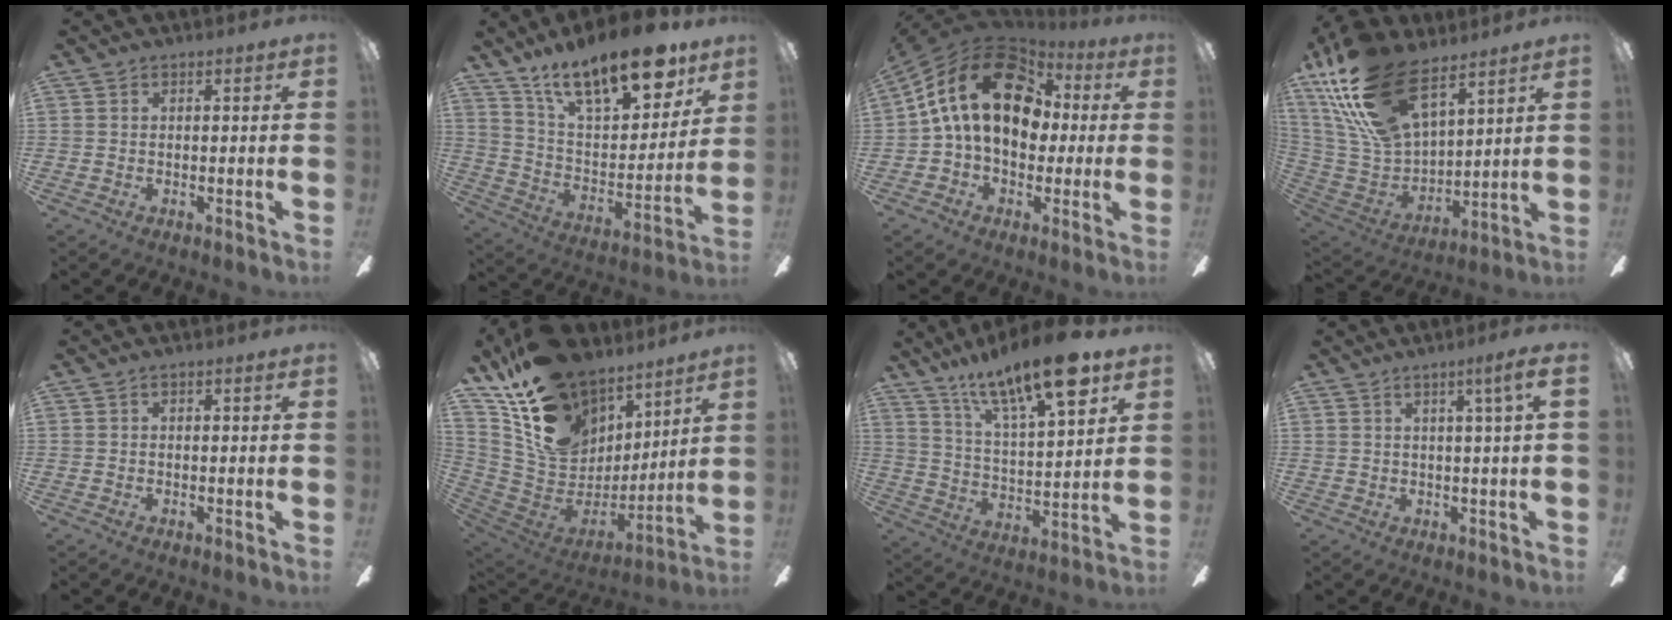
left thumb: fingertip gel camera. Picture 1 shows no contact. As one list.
[{"total": 20.3, "force": [14.6, 7.7, 11.9], "torque": [-0.194, -0.089, 0.254]}, {"total": 22.0, "force": [5.1, 14.7, 15.5], "torque": [-0.299, 0.008, 0.089]}, {"total": 25.3, "force": [16.1, 12.4, 15.1], "torque": [-0.334, -0.085, 0.290]}, {"total": 0.8, "force": [0.1, 0.5, 0.6], "torque": [-0.011, 0.005, 0.000]}, {"total": 21.3, "force": [13.2, 14.2, 8.9], "torque": [-0.163, -0.078, 0.257]}, {"total": 19.1, "force": [12.9, 5.6, 12.9], "torque": [-0.214, -0.067, 0.210]}, {"total": 4.5, "force": [2.1, -0.2, 4.0], "torque": [-0.066, -0.008, 0.029]}]